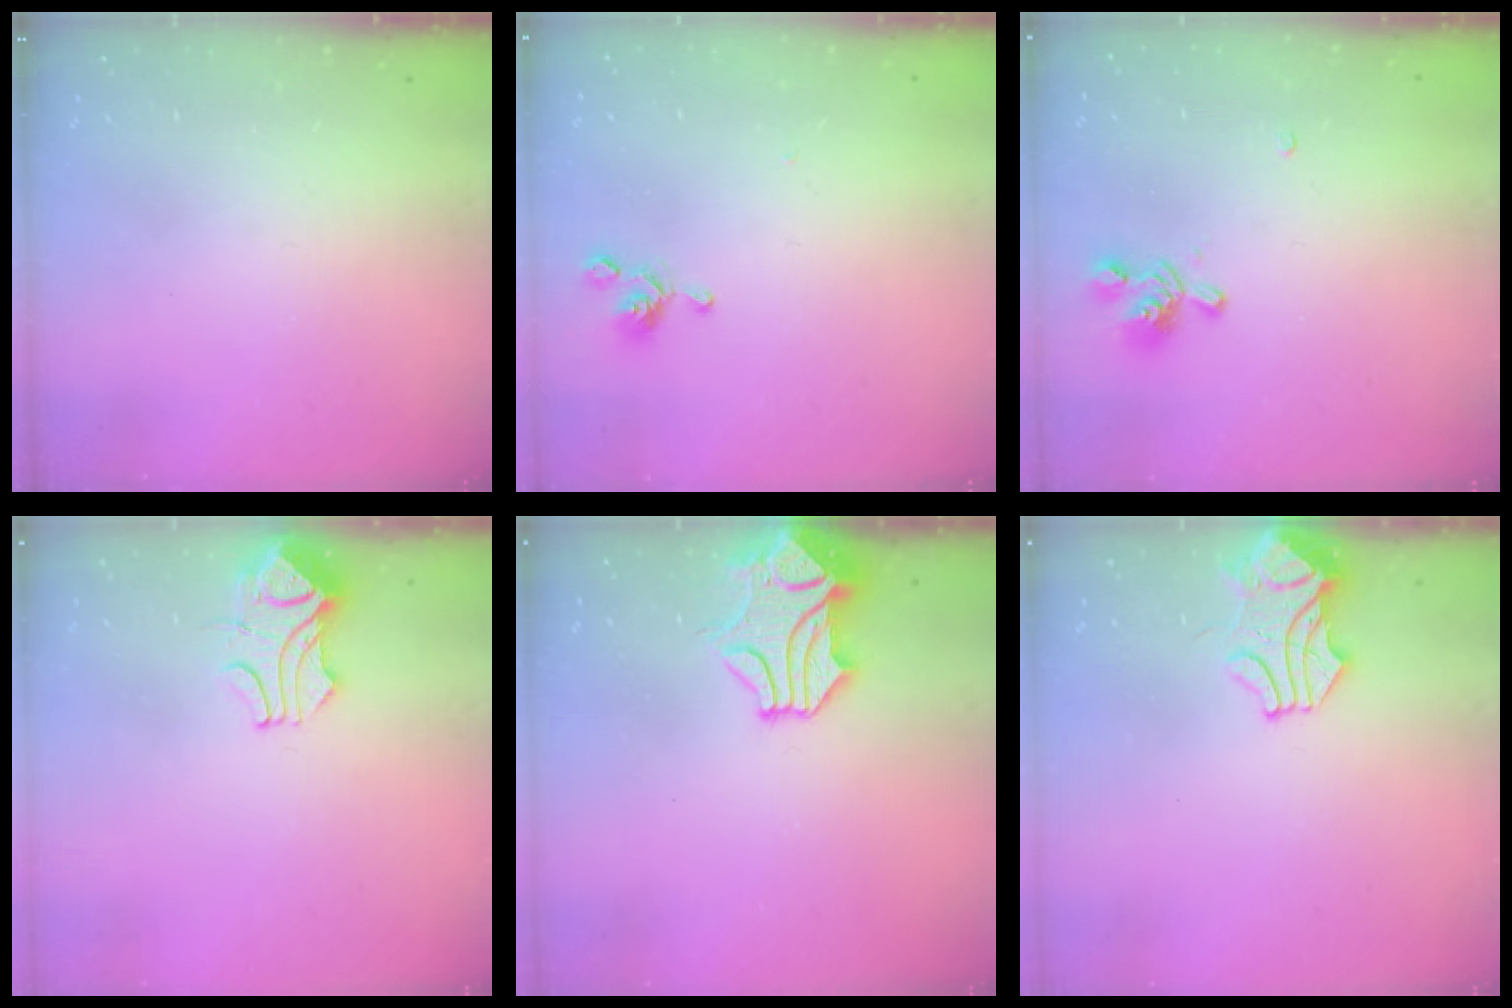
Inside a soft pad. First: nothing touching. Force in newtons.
{"total": 0.6, "press": 0.3, "slide": 0.6}
{"total": 1.1, "press": 0.1, "slide": 1.1}
{"total": 3.8, "press": 3.7, "slide": 0.9}
{"total": 2.1, "press": 1.6, "slide": 1.3}
{"total": 1.7, "press": 1.5, "slide": 0.8}